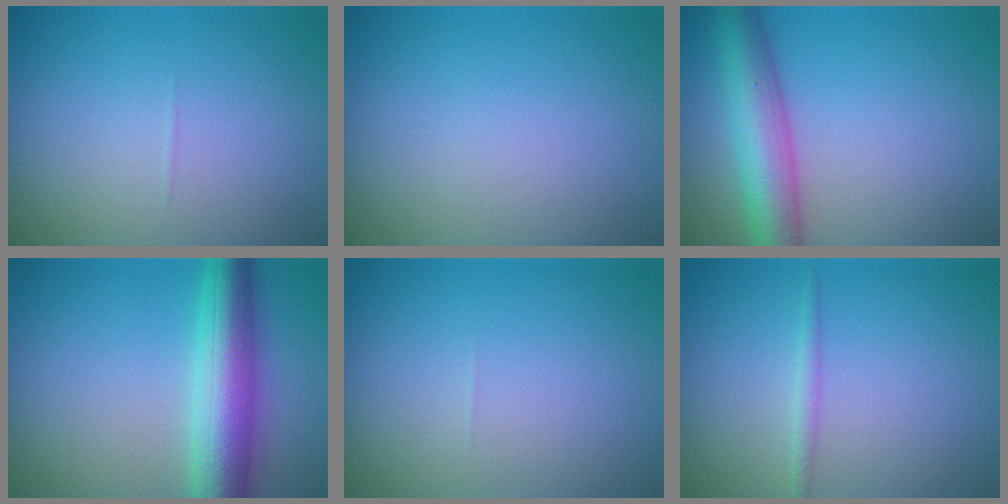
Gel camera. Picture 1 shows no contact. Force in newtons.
{"total": 0.0}
{"total": 6.3, "press": 6.3, "slide": 0.2}
{"total": 7.6, "press": 7.6, "slide": 0.2}
{"total": 0.0}
{"total": 1.0, "press": 1.0, "slide": 0.0}